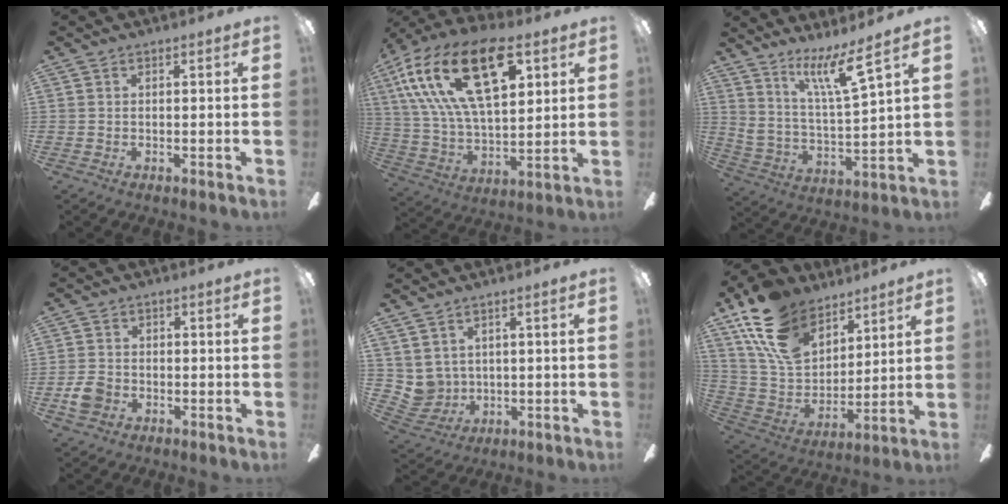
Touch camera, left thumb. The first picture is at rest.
{"total": 25.9, "force": [11.9, 13.0, 19.0], "torque": [-0.371, -0.040, 0.198]}
{"total": 12.1, "force": [9.1, 1.0, 7.9], "torque": [-0.152, -0.055, 0.152]}
{"total": 4.9, "force": [-1.8, 3.8, 2.4], "torque": [-0.058, 0.008, -0.036]}
{"total": 4.9, "force": [2.8, 4.0, 0.2], "torque": [-0.034, -0.020, 0.059]}
{"total": 19.0, "force": [12.4, 11.2, 9.1], "torque": [-0.196, -0.055, 0.232]}